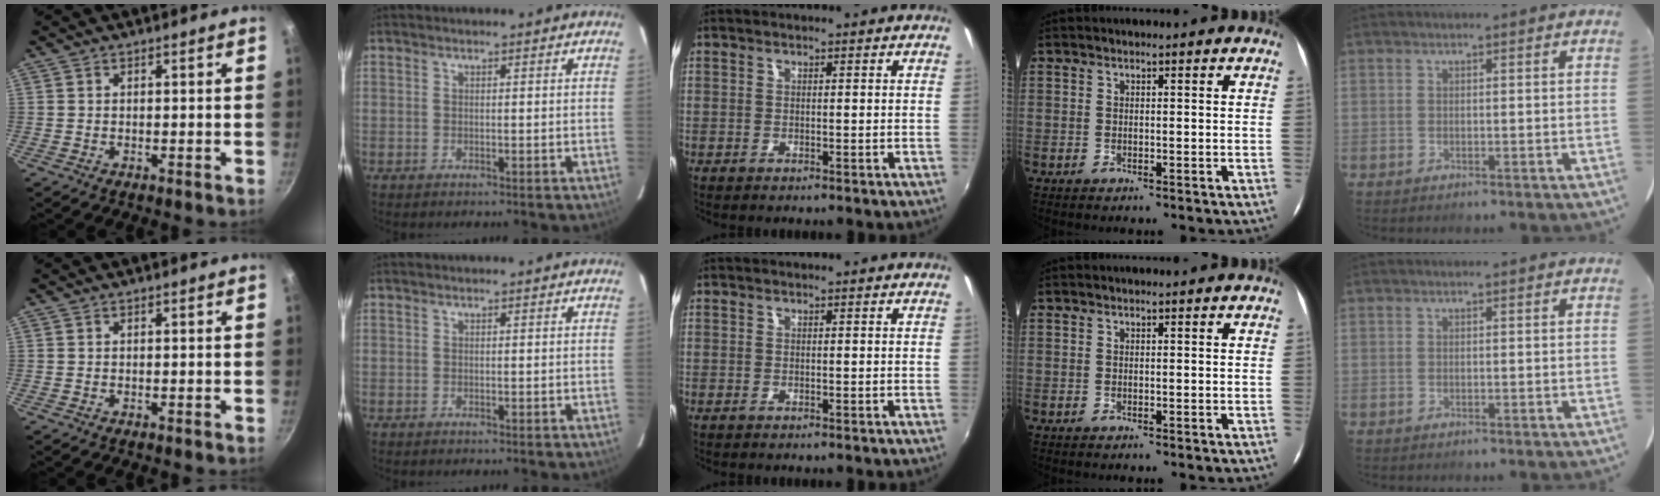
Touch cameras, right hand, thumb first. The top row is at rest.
{}